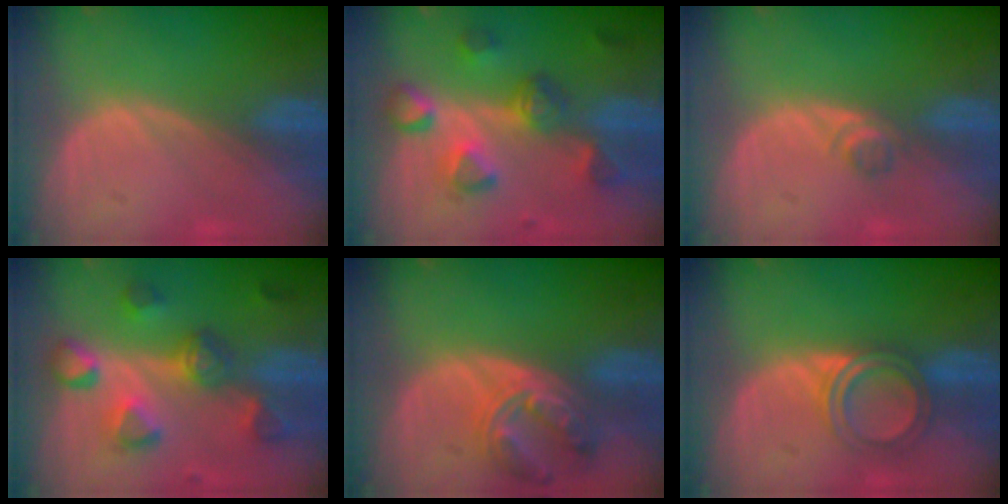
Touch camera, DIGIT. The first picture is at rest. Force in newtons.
{"total": 8.2, "press": 7.7, "slide": 2.7}
{"total": 1.8, "press": 1.5, "slide": 0.9}
{"total": 8.2, "press": 8.0, "slide": 1.9}
{"total": 7.9, "press": 6.9, "slide": 3.8}
{"total": 4.9, "press": 4.7, "slide": 1.4}